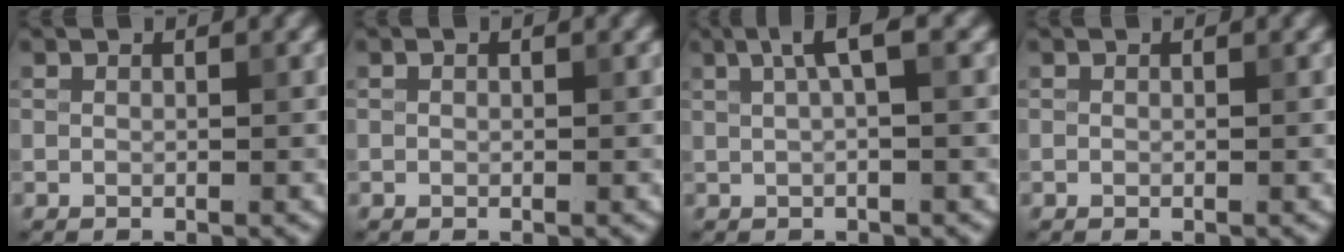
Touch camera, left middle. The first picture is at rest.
{"total": 0.0}
{"total": 2.8, "force": [1.0, 0.5, 2.6], "torque": [-0.041, 0.010, 0.017]}
{"total": 0.0}